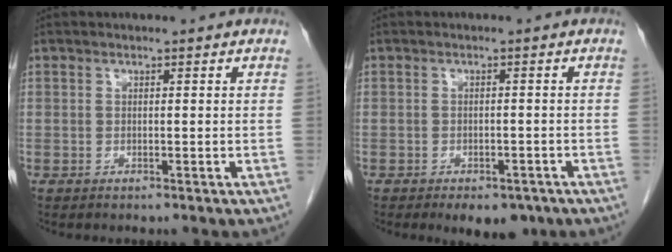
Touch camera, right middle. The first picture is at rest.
{"total": 5.9, "force": [-4.2, 3.0, 2.9], "torque": [-0.027, 0.001, -0.053]}